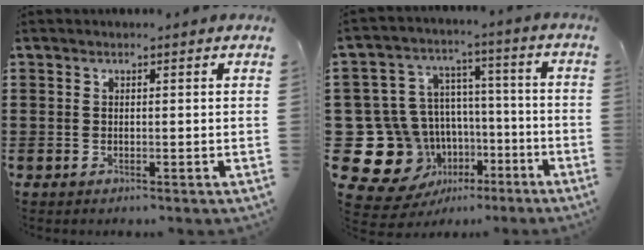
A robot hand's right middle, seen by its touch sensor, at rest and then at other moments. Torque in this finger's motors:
{"motor_torque": [0.13, 0.31, 0.09, 0.00]}